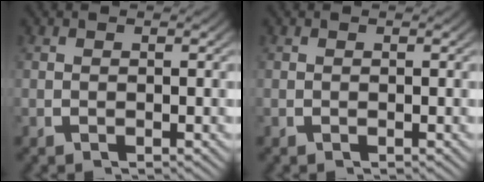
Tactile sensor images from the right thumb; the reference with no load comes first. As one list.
[{"total": 0.0}]